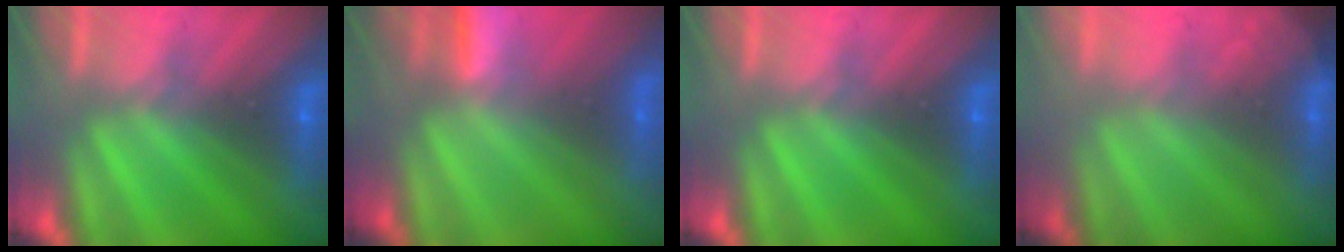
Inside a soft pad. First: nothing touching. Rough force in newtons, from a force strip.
{"total": 2.8}
{"total": 0.0}
{"total": 1.9}